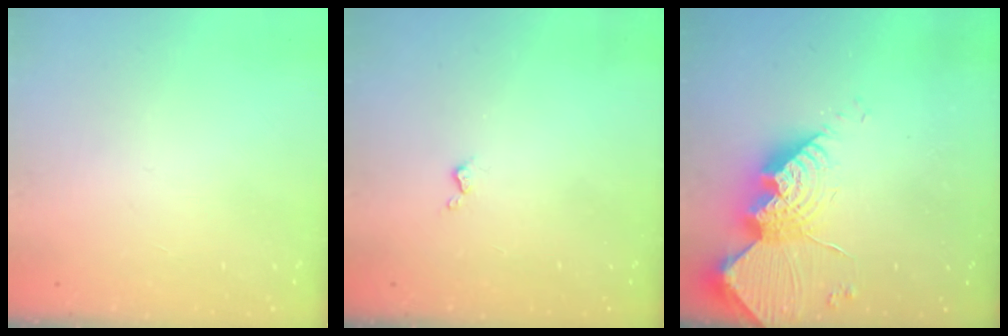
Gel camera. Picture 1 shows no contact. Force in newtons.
{"total": 2.2, "press": 2.1, "slide": 0.5}
{"total": 16.8, "press": 16.7, "slide": 1.2}